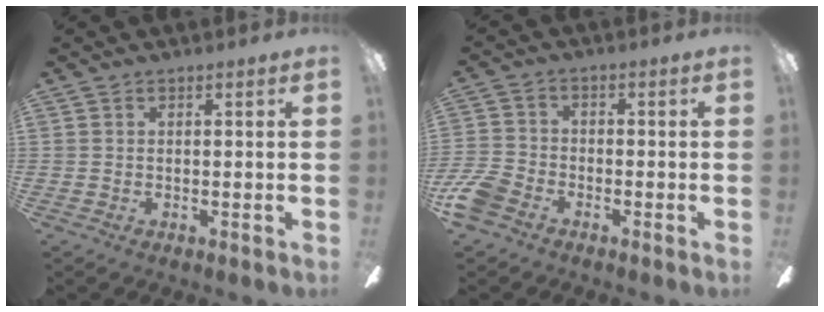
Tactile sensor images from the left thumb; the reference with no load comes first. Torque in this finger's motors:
{"motor_torque": [-0.14, 0.15, -0.06, 0.08, 0.00]}